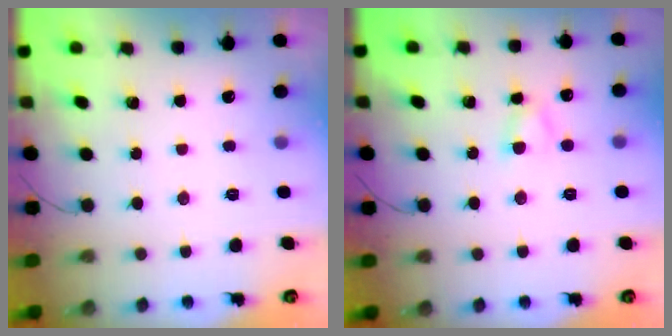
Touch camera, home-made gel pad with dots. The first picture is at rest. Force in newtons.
{"total": 3.6, "press": 3.4, "slide": 1.0}